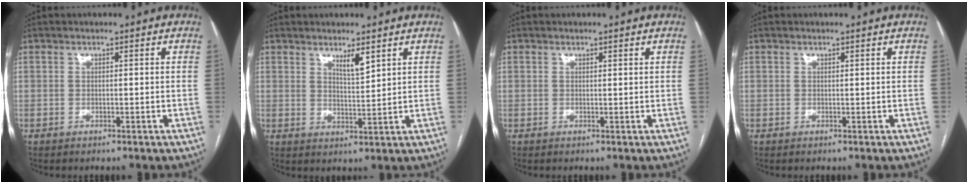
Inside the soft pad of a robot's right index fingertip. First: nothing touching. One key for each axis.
{"total": 3.3, "fx": 2.3, "fy": 0.4, "fz": 2.3, "tx": -0.043, "ty": -0.010, "tz": 0.043}
{"total": 0.6, "fx": 0.5, "fy": 0.0, "fz": 0.3, "tx": -0.004, "ty": 0.001, "tz": 0.008}
{"total": 0.0}